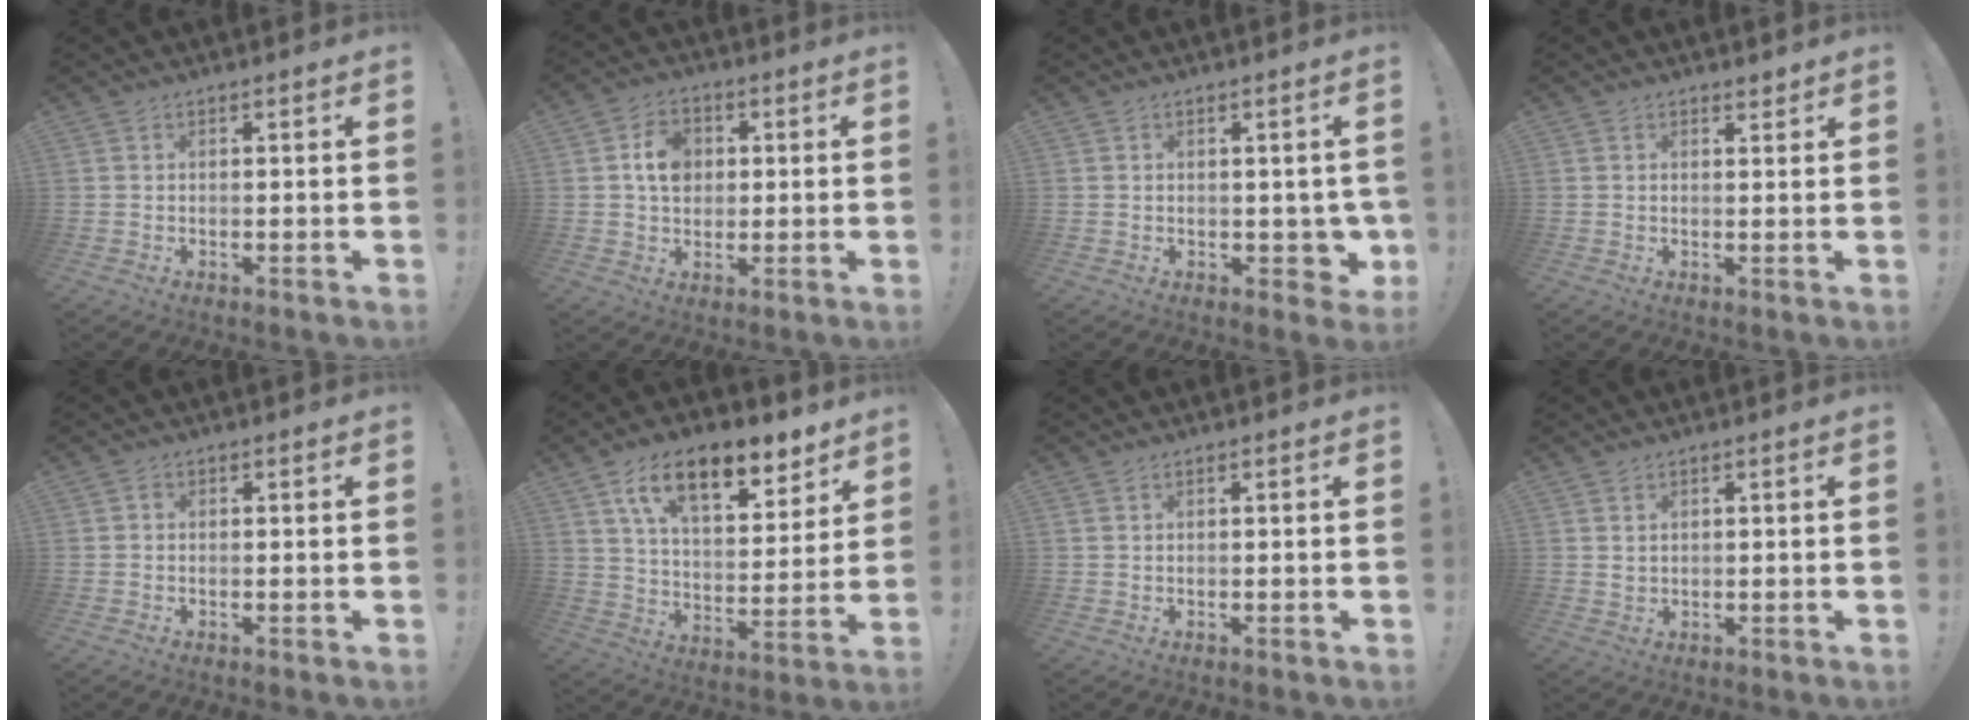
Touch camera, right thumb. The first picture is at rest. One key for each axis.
{"total": 8.7, "fx": 1.5, "fy": 6.9, "fz": 5.0, "tx": -0.065, "ty": 0.008, "tz": 0.029}
{"total": 5.1, "fx": -0.4, "fy": 4.1, "fz": 3.1, "tx": -0.022, "ty": 0.006, "tz": 0.003}
{"total": 2.3, "fx": 1.8, "fy": 1.3, "fz": 0.7, "tx": 0.014, "ty": -0.014, "tz": 0.029}
{"total": 0.7, "fx": -0.2, "fy": 0.6, "fz": 0.3, "tx": -0.013, "ty": 0.006, "tz": -0.002}
{"total": 17.2, "fx": 10.8, "fy": 7.9, "fz": 10.8, "tx": -0.171, "ty": -0.057, "tz": 0.187}
{"total": 0.7, "fx": 0.5, "fy": 0.3, "fz": 0.3, "tx": -0.007, "ty": 0.001, "tz": 0.009}
{"total": 1.7, "fx": 0.9, "fy": 1.1, "fz": 0.9, "tx": -0.011, "ty": -0.002, "tz": 0.015}